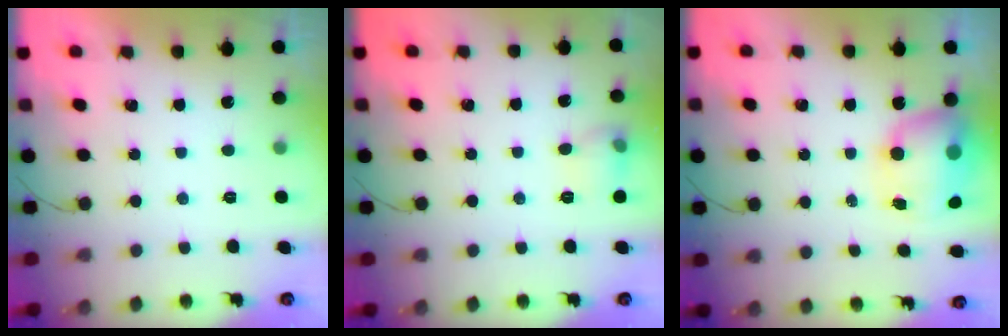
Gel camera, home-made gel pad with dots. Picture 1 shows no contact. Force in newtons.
{"total": 6.2, "press": 6.1, "slide": 1.3}
{"total": 10.3, "press": 10.0, "slide": 2.6}